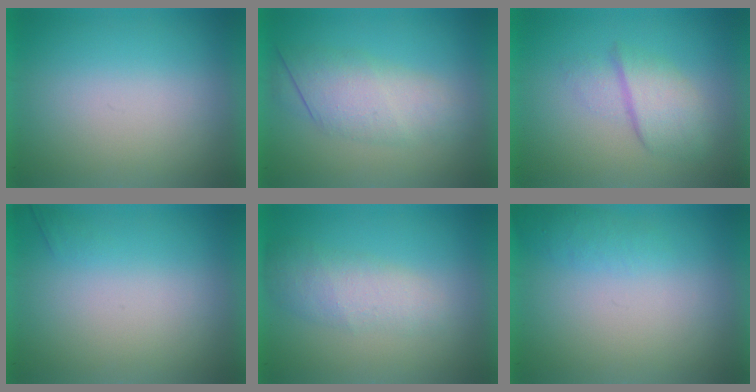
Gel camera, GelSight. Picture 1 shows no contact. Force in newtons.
{"total": 3.0}
{"total": 2.7}
{"total": 1.1}
{"total": 2.3}
{"total": 1.4}